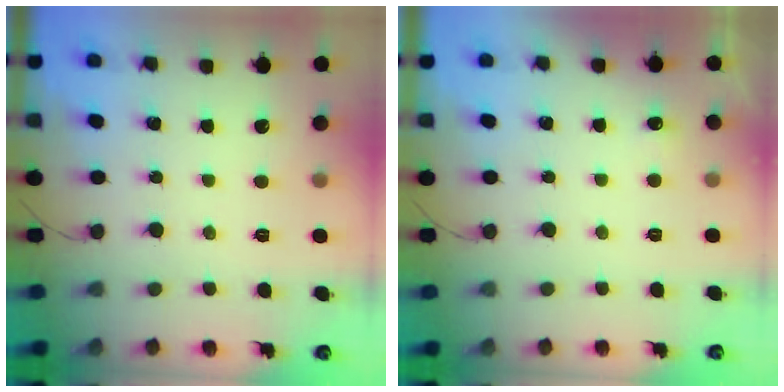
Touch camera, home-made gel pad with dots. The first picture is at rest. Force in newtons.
{"total": 2.4, "press": 2.2, "slide": 1.1}